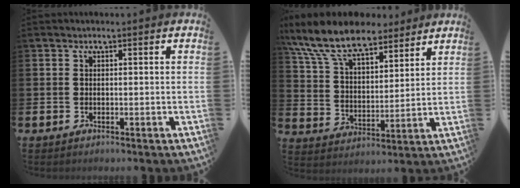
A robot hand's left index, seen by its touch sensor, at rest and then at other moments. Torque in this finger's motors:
{"motor_torque": [1.82, -0.32, 1.02, 0.21]}